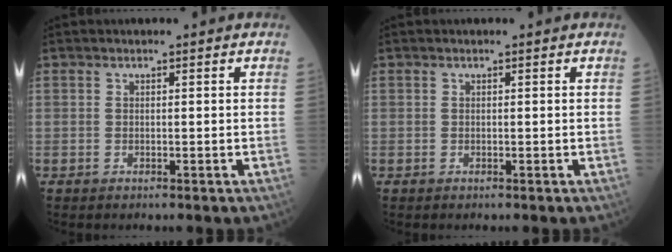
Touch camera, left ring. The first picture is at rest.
{"total": 0.0}